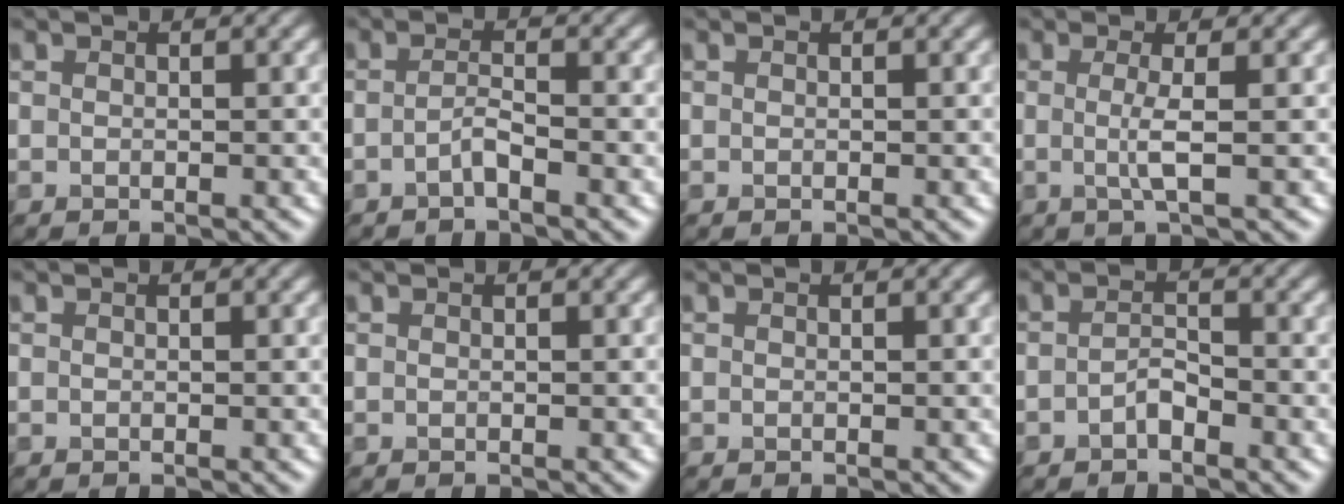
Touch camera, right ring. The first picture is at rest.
{"total": 1.5, "force": [-1.2, -0.7, 0.3], "torque": [-0.026, 0.011, -0.009]}
{"total": 0.0}
{"total": 1.4, "force": [-0.4, -0.6, 1.2], "torque": [-0.048, -0.002, 0.009]}
{"total": 0.0}
{"total": 0.0}
{"total": 0.0}
{"total": 1.4, "force": [-1.3, -0.6, -0.1], "torque": [-0.022, 0.011, -0.006]}